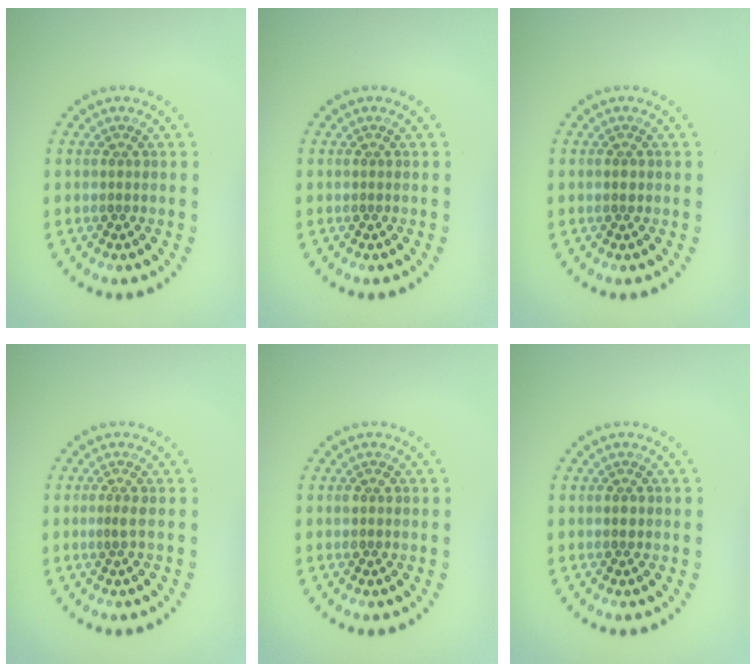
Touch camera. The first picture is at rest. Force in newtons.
{"total": 0.0}
{"total": 0.7, "press": 0.7, "slide": 0.1}
{"total": 0.7, "press": 0.4, "slide": 0.6}
{"total": 0.9, "press": 0.9, "slide": 0.1}
{"total": 0.7, "press": 0.7, "slide": 0.1}